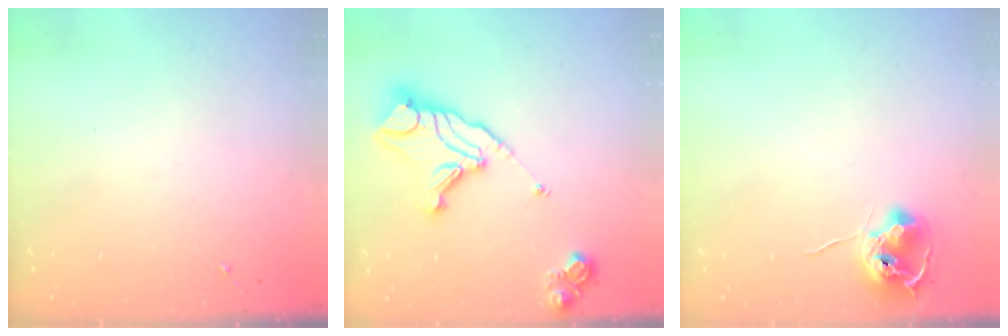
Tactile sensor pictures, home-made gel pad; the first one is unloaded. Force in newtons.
{"total": 15.4, "press": 15.3, "slide": 1.7}
{"total": 9.1, "press": 9.1, "slide": 0.6}